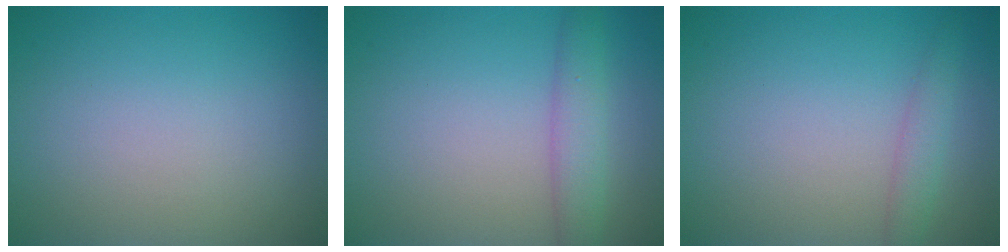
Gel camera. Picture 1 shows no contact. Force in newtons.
{"total": 3.0, "press": 3.0, "slide": 0.1}
{"total": 1.7, "press": 1.7, "slide": 0.1}